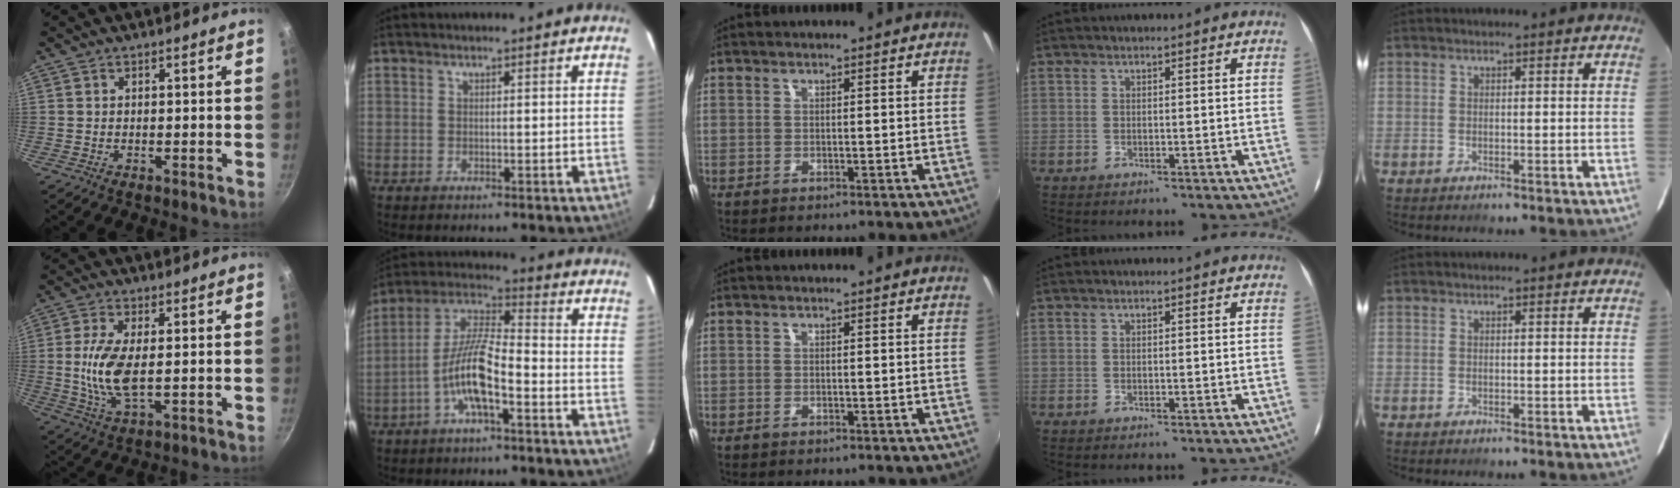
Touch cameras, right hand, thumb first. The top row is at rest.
{"thumb": {"total": 9.6, "force": [0.0, 4.1, 8.7], "torque": [-0.184, -0.006, -0.001]}, "index": {"total": 10.5, "force": [-4.6, 2.5, 9.1], "torque": [-0.194, 0.007, -0.091]}}